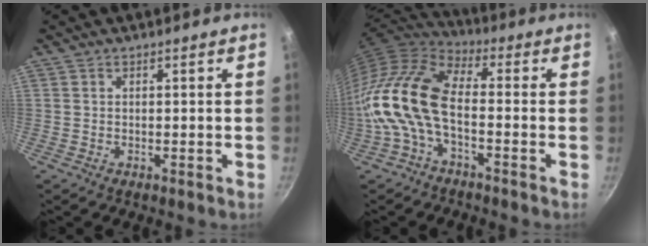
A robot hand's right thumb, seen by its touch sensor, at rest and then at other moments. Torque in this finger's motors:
{"motor_torque": [1.16, 3.09, 1.44, -1.33, 0.30]}